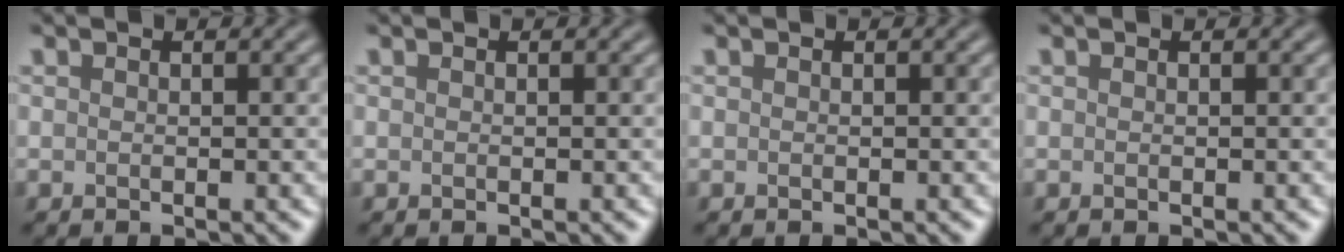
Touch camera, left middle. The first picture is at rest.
{"total": 0.0}
{"total": 0.0}
{"total": 0.0}